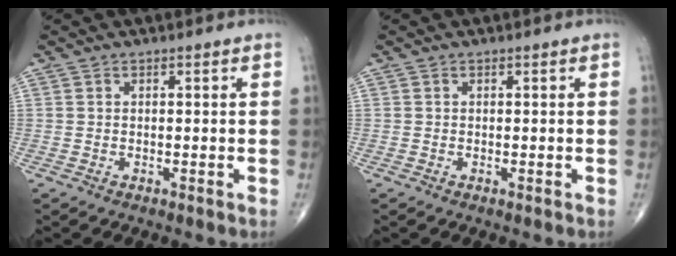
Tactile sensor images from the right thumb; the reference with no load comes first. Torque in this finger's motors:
{"motor_torque": [-0.60, 0.18, 0.06, 0.27, 0.03]}